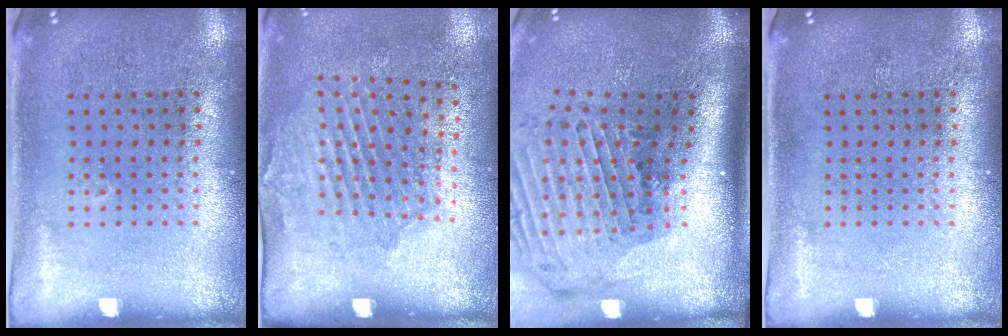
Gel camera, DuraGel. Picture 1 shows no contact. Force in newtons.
{"total": 1.8, "press": 1.3, "slide": 1.2}
{"total": 3.0, "press": 2.1, "slide": 2.2}
{"total": 0.0}